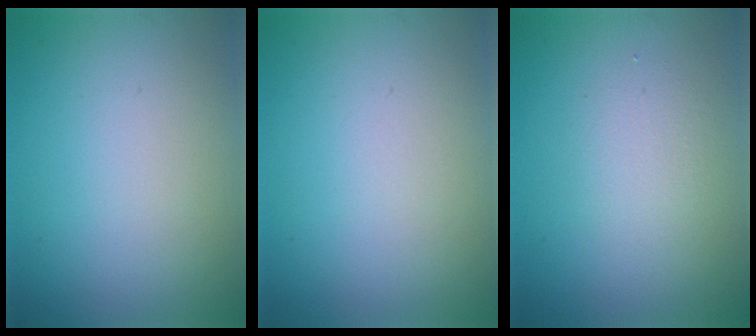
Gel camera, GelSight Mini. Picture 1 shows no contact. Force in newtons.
{"total": 0.0}
{"total": 1.8, "press": 1.8, "slide": 0.1}